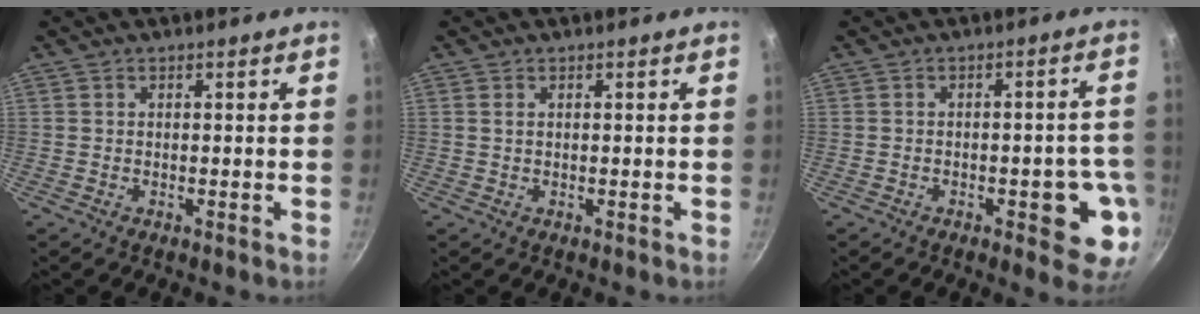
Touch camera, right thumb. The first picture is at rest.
{"total": 0.8, "force": [0.3, 0.5, 0.6], "torque": [-0.010, 0.002, 0.005]}
{"total": 9.3, "force": [-3.0, 3.7, 7.9], "torque": [-0.061, 0.015, -0.034]}